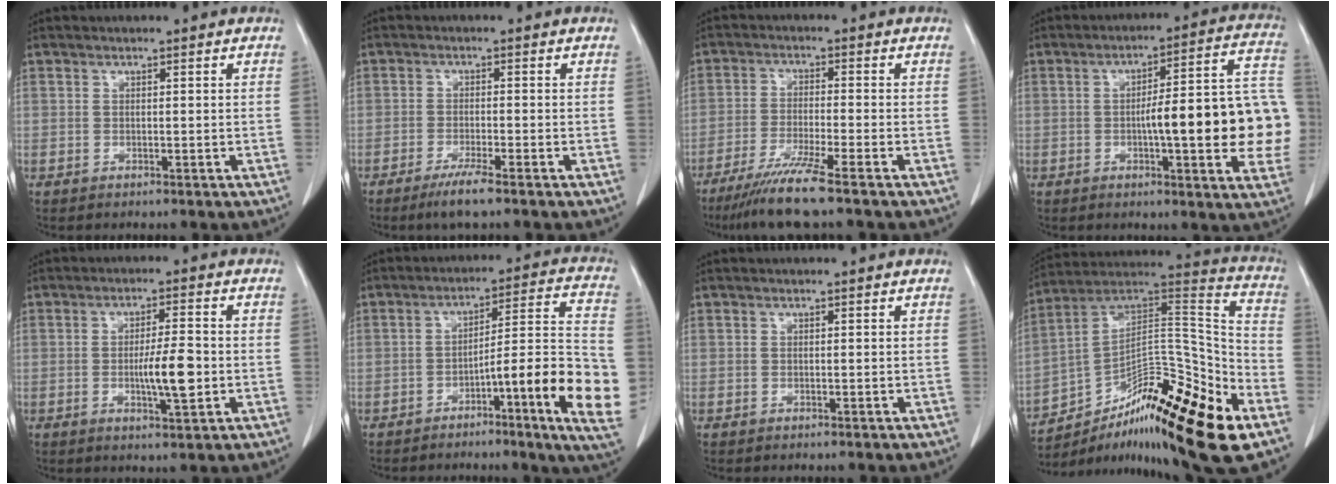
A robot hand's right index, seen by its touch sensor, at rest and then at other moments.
{"total": 3.8, "force": [-2.7, -0.3, 2.7], "torque": [-0.054, -0.010, -0.052]}
{"total": 8.2, "force": [-6.2, -1.4, 5.1], "torque": [-0.088, -0.028, -0.112]}
{"total": 18.8, "force": [-1.9, 3.1, 18.4], "torque": [-0.175, 0.040, -0.016]}
{"total": 6.5, "force": [-1.1, 0.9, 6.3], "torque": [-0.108, -0.005, -0.017]}
{"total": 16.0, "force": [-5.2, 0.3, 15.1], "torque": [-0.187, 0.012, -0.075]}
{"total": 0.0}
{"total": 26.1, "force": [-14.0, 4.9, 21.5], "torque": [-0.298, 0.025, -0.221]}